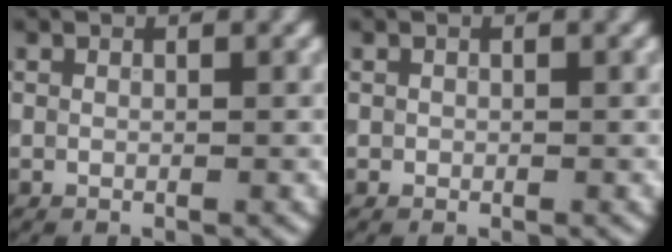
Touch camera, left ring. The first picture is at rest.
{"total": 0.0}